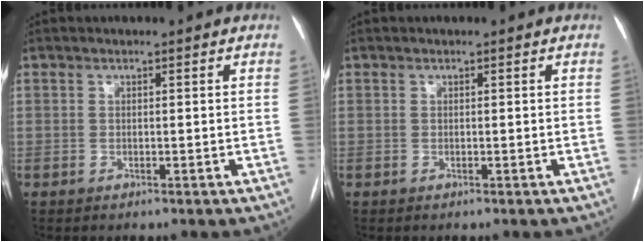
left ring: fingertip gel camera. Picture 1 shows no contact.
{"total": 0.0}